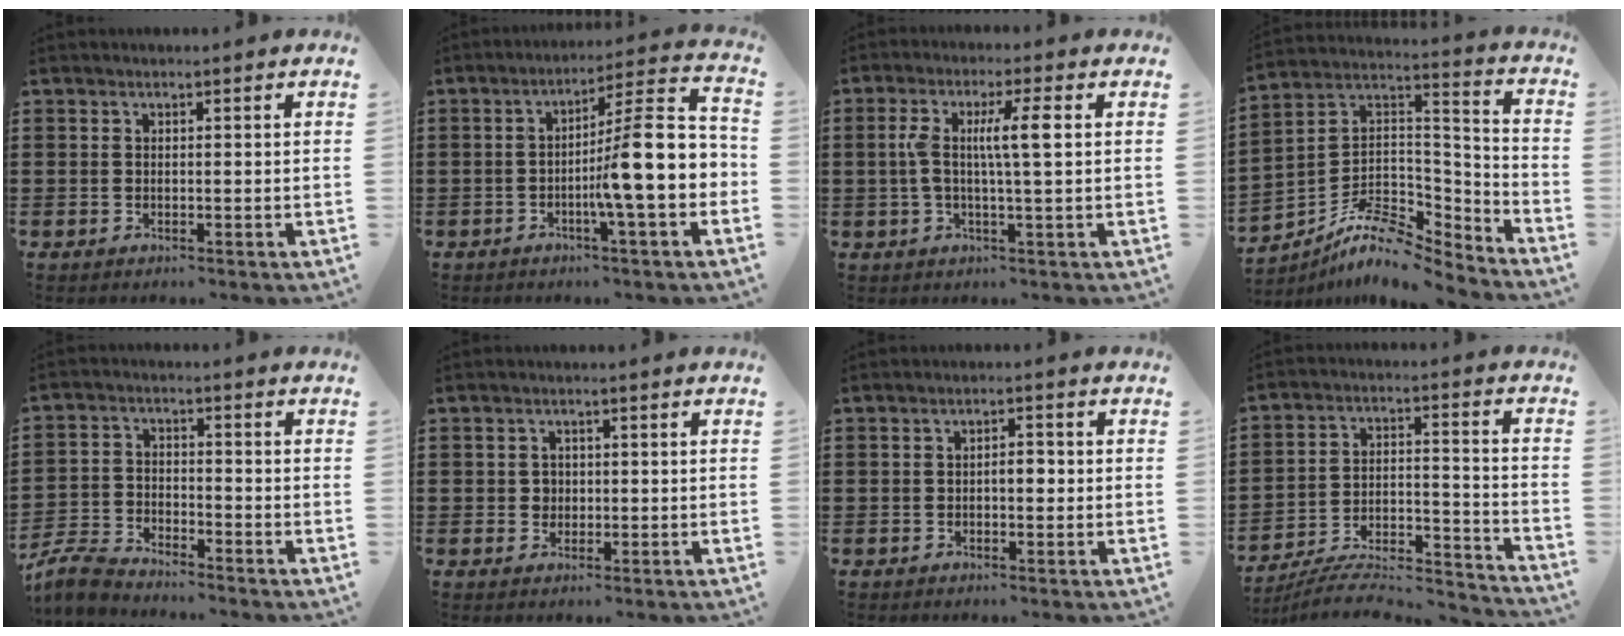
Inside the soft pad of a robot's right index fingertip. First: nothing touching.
{"total": 12.0, "force": [-2.1, 1.1, 11.8], "torque": [-0.184, -0.026, -0.044]}
{"total": 6.4, "force": [0.9, 0.8, 6.3], "torque": [-0.128, -0.003, 0.008]}
{"total": 9.3, "force": [-7.8, 3.0, 4.1], "torque": [-0.086, 0.004, -0.155]}
{"total": 4.9, "force": [-4.7, 0.7, 1.1], "torque": [-0.048, -0.006, -0.102]}
{"total": 1.7, "force": [0.1, 1.6, 0.5], "torque": [-0.015, 0.008, 0.001]}
{"total": 2.3, "force": [-0.4, 1.0, 2.0], "torque": [-0.039, 0.004, -0.008]}
{"total": 7.2, "force": [-6.6, 1.5, 2.5], "torque": [-0.046, 0.001, -0.131]}